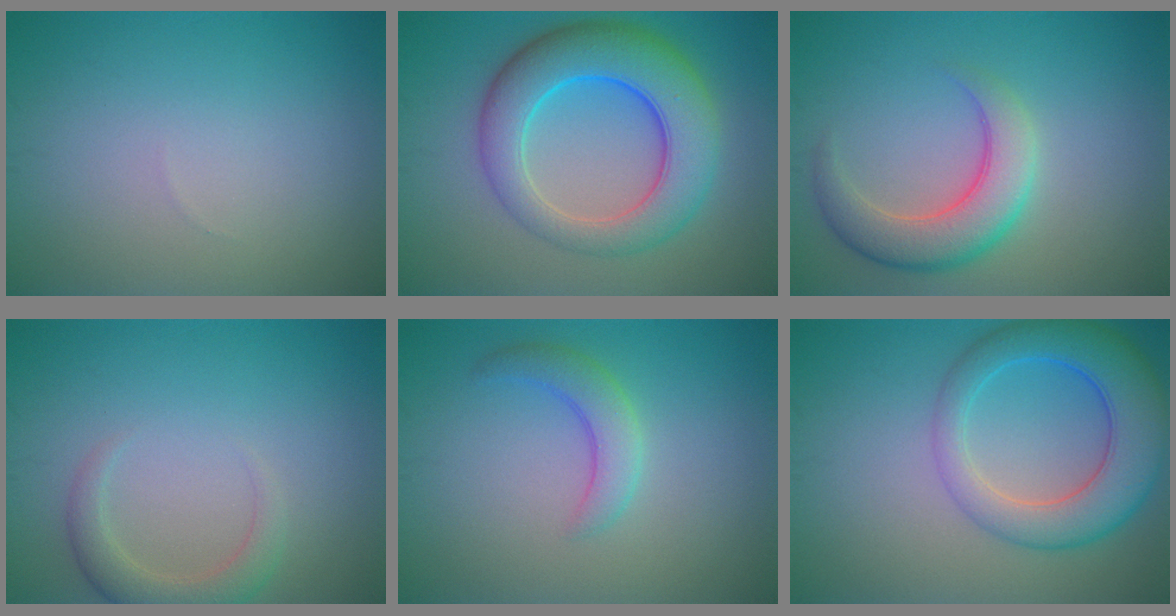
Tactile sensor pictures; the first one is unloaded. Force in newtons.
{"total": 9.0, "press": 9.0, "slide": 0.3}
{"total": 5.3, "press": 5.3, "slide": 0.4}
{"total": 2.8, "press": 2.8, "slide": 0.4}
{"total": 2.9, "press": 2.9, "slide": 0.2}
{"total": 7.2, "press": 7.2, "slide": 0.3}